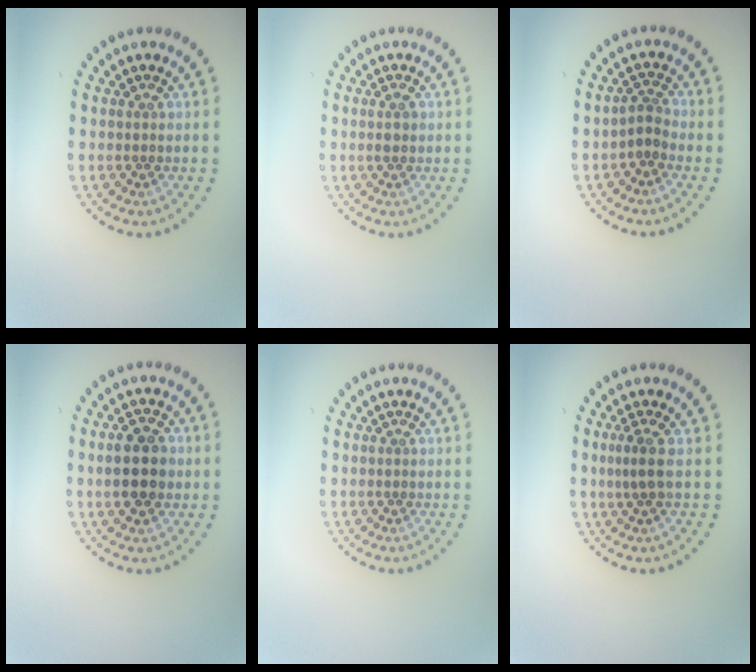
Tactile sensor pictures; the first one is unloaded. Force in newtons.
{"total": 1.1, "press": 1.0, "slide": 0.2}
{"total": 1.8, "press": 1.3, "slide": 1.3}
{"total": 4.4, "press": 4.4, "slide": 0.2}
{"total": 0.0}
{"total": 1.8, "press": 1.3, "slide": 1.1}